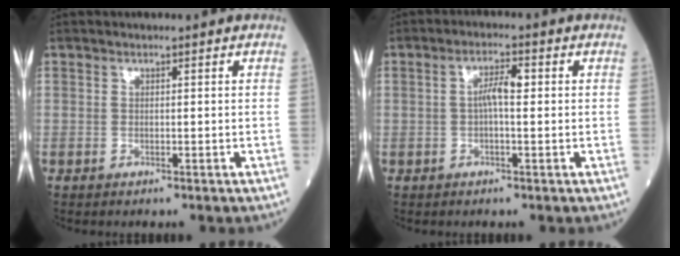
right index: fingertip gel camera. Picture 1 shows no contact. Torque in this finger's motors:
{"motor_torque": [0.06, 0.00, 0.07, 0.06]}